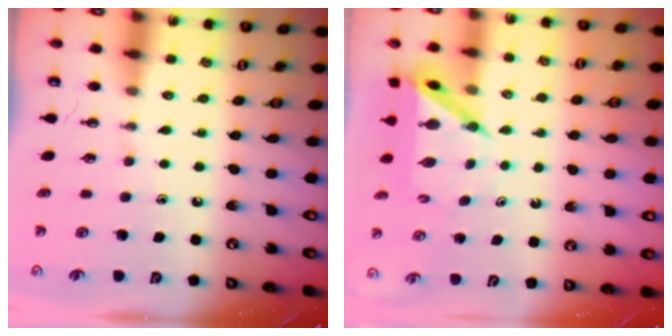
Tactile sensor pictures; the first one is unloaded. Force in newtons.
{"total": 6.4, "press": 6.4, "slide": 0.5}